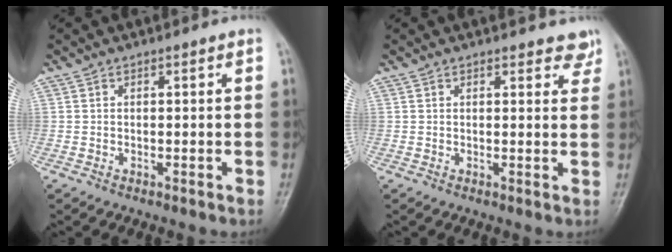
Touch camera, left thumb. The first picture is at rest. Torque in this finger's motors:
{"motor_torque": [-0.09, -0.08, -0.39, 0.07, 0.03]}